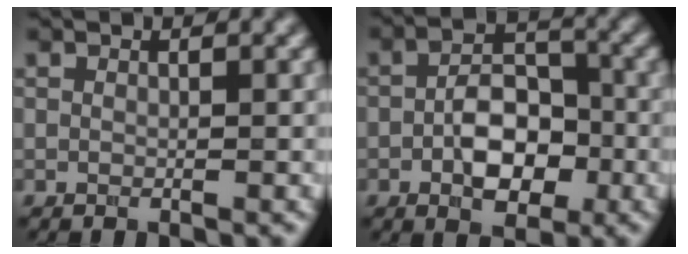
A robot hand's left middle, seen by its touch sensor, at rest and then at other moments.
{"total": 5.6, "force": [-1.6, 3.2, 4.2], "torque": [-0.065, 0.004, -0.030]}